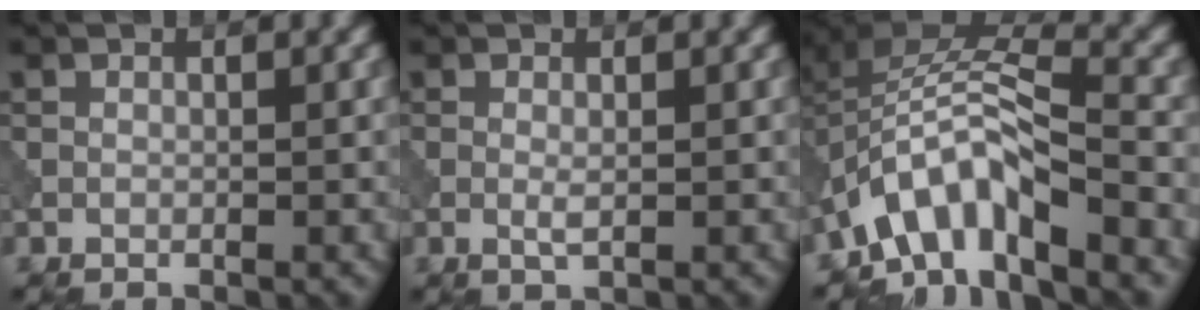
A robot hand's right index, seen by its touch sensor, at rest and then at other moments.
{"total": 1.0, "force": [0.0, 0.1, 1.0], "torque": [-0.022, -0.002, -0.001]}
{"total": 8.2, "force": [-4.5, 3.1, 6.1], "torque": [-0.105, 0.010, -0.096]}